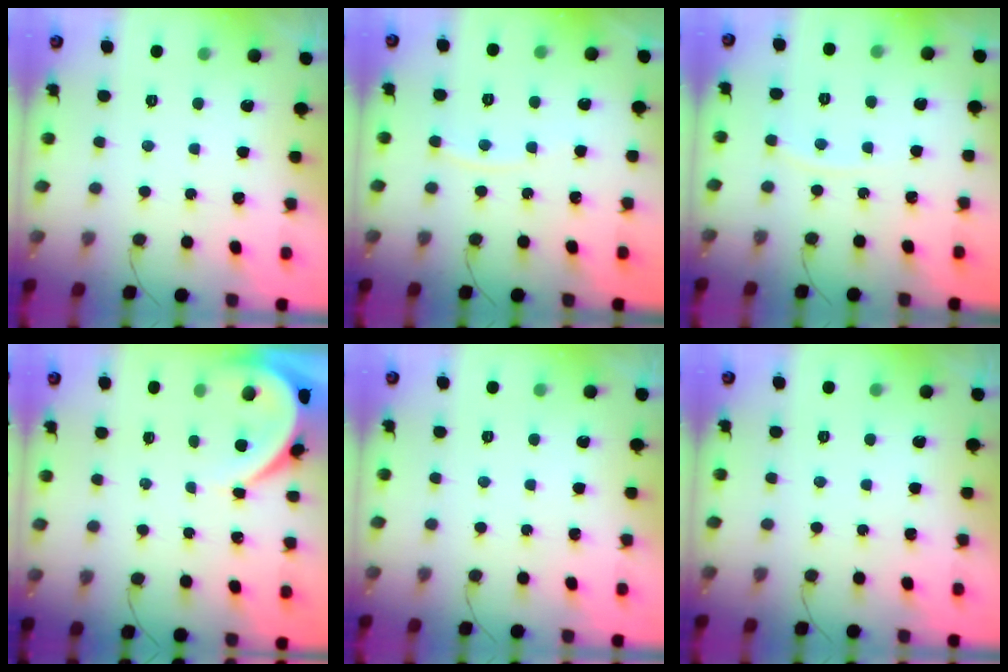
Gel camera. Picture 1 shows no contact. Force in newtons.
{"total": 4.4, "press": 4.3, "slide": 0.7}
{"total": 3.6, "press": 3.6, "slide": 0.6}
{"total": 3.7, "press": 3.7, "slide": 0.4}
{"total": 0.0}
{"total": 0.0}